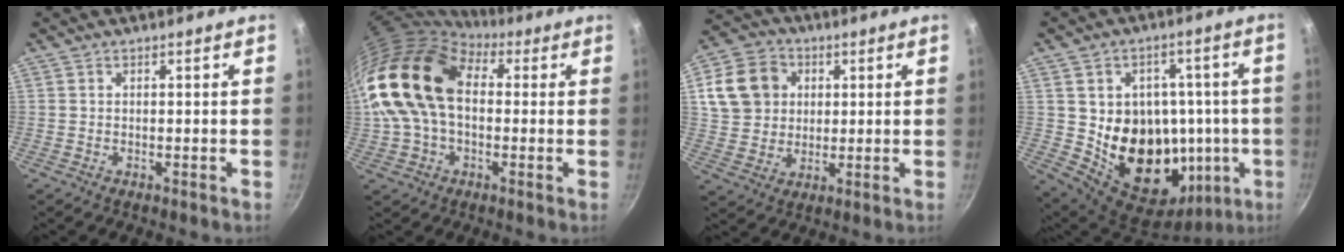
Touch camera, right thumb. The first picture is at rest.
{"total": 19.1, "force": [1.8, 13.0, 13.9], "torque": [-0.261, 0.035, 0.021]}
{"total": 13.0, "force": [3.5, 11.0, 6.2], "torque": [-0.093, 0.006, 0.060]}
{"total": 21.7, "force": [-1.1, 16.5, 14.0], "torque": [-0.178, 0.000, -0.001]}